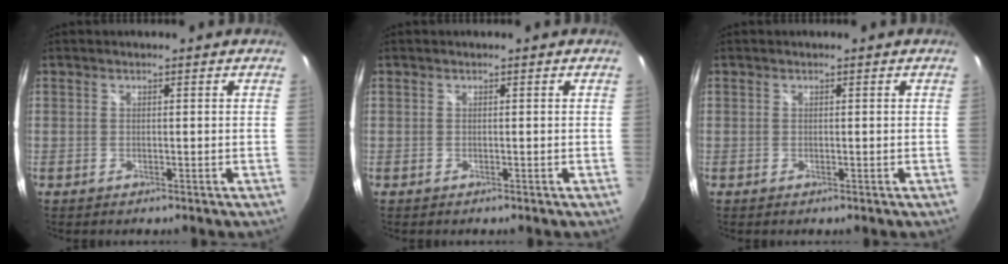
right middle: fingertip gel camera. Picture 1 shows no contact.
{"total": 0.0}
{"total": 0.0}